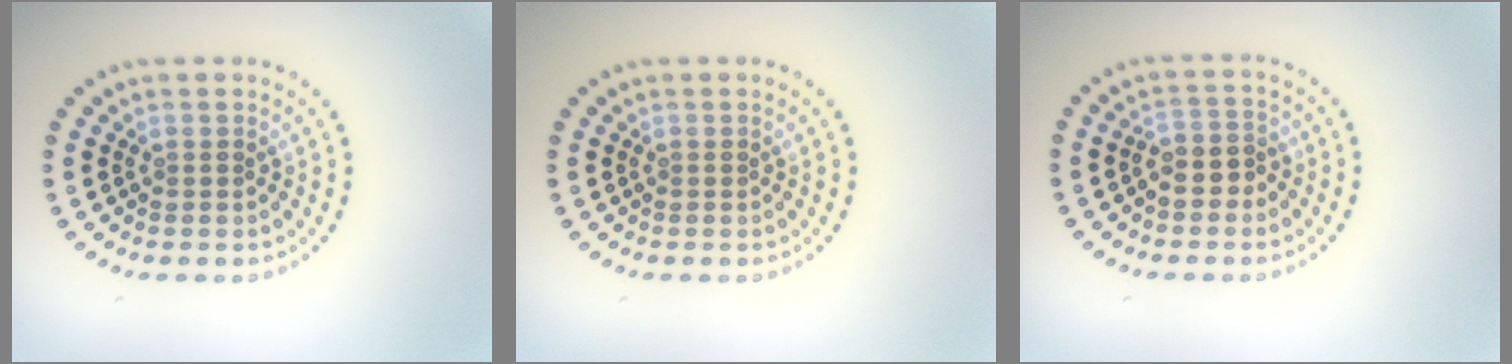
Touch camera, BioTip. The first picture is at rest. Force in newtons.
{"total": 0.0}
{"total": 2.2, "press": 2.0, "slide": 1.0}